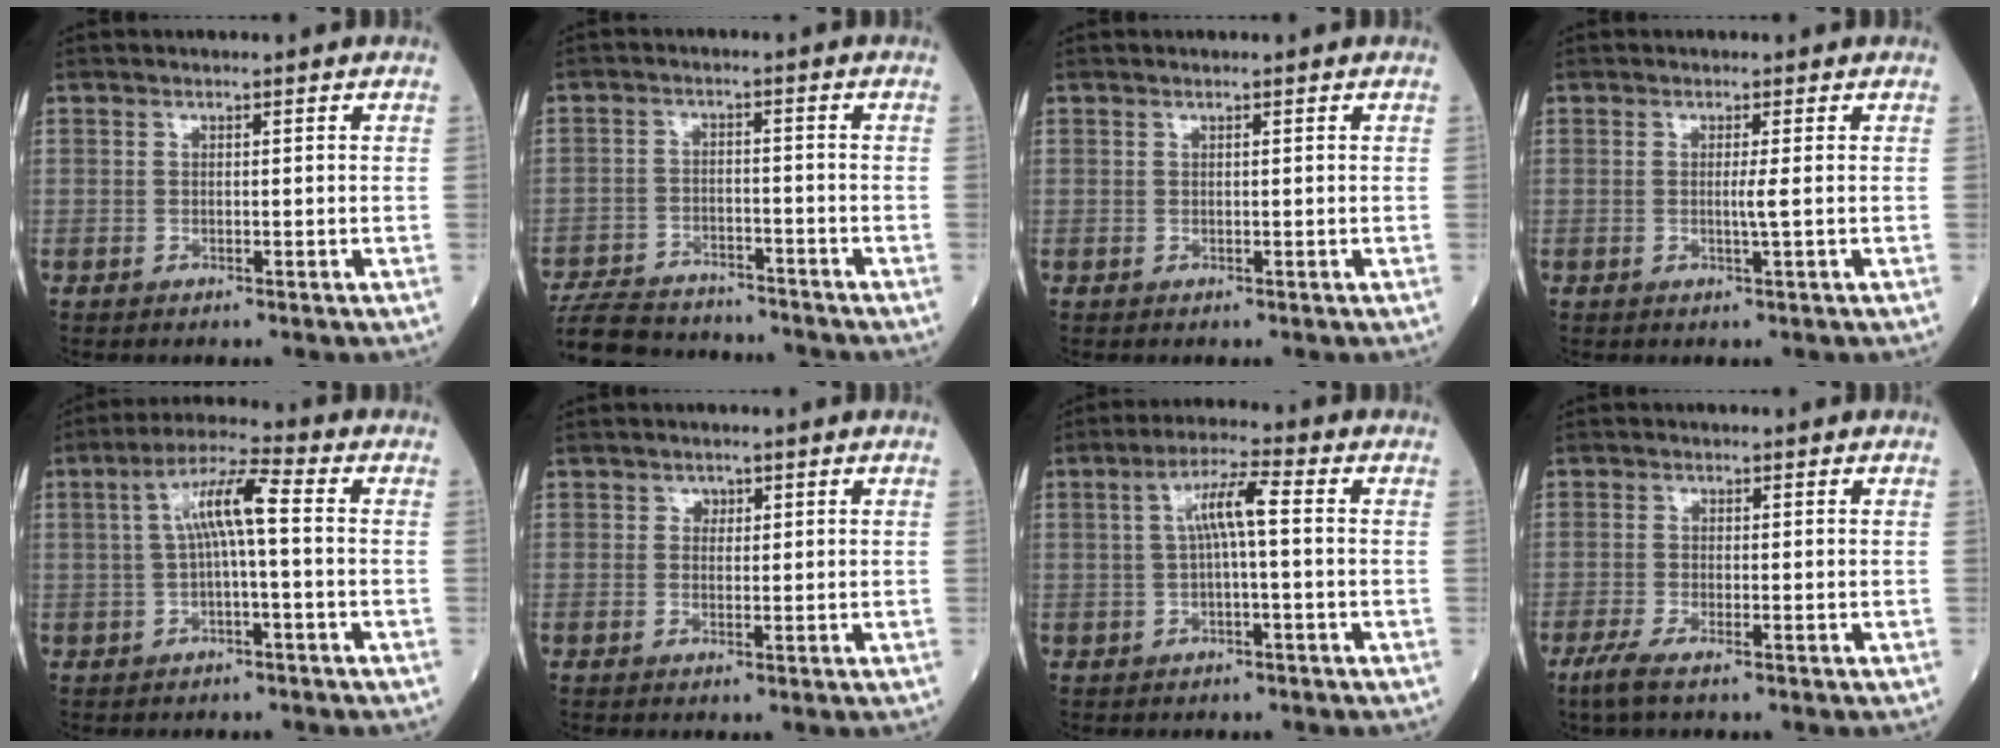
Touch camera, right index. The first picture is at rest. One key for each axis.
{"total": 14.5, "fx": -13.0, "fy": 4.5, "fz": 4.5, "tx": -0.103, "ty": 0.006, "tz": -0.196}
{"total": 0.0}
{"total": 1.5, "fx": -0.1, "fy": -0.5, "fz": 1.4, "tx": -0.030, "ty": -0.004, "tz": -0.003}
{"total": 7.4, "fx": 0.5, "fy": 0.9, "fz": 7.3, "tx": -0.140, "ty": 0.025, "tz": 0.009}
{"total": 1.3, "fx": 0.6, "fy": 1.1, "fz": 0.5, "tx": -0.005, "ty": 0.000, "tz": 0.007}
{"total": 5.8, "fx": 0.5, "fy": 0.7, "fz": 5.7, "tx": -0.109, "ty": 0.019, "tz": 0.011}
{"total": 3.3, "fx": -2.1, "fy": 0.4, "fz": 2.5, "tx": -0.062, "ty": -0.013, "tz": -0.044}